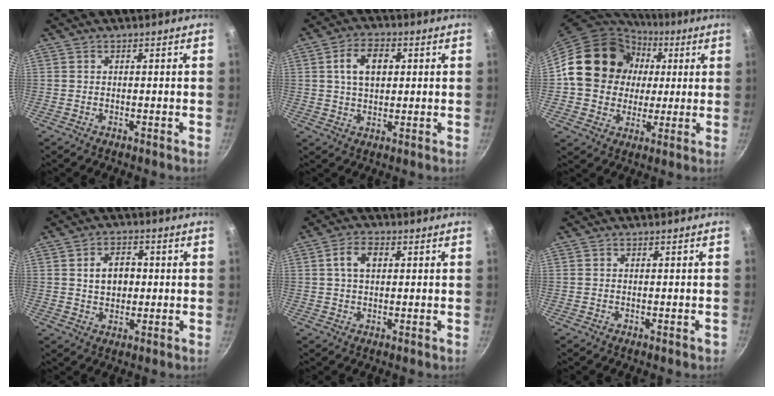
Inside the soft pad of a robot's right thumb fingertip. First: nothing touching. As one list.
[{"total": 7.9, "force": [1.7, 5.1, 5.8], "torque": [-0.082, 0.006, 0.026]}, {"total": 18.9, "force": [3.2, 16.4, 8.8], "torque": [-0.133, 0.019, 0.052]}, {"total": 6.7, "force": [0.7, 5.0, 4.4], "torque": [-0.051, 0.008, 0.011]}, {"total": 5.0, "force": [1.1, 3.2, 3.7], "torque": [-0.055, 0.008, 0.017]}, {"total": 0.6, "force": [-0.3, 0.3, 0.4], "torque": [-0.003, 0.007, -0.002]}]